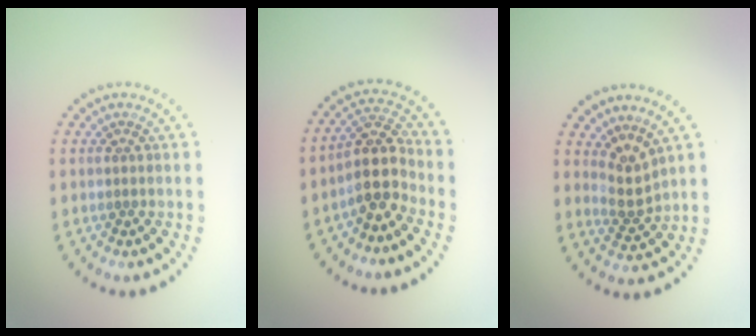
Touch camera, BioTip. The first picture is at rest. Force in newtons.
{"total": 4.0, "press": 3.3, "slide": 2.3}
{"total": 2.5, "press": 1.8, "slide": 1.8}